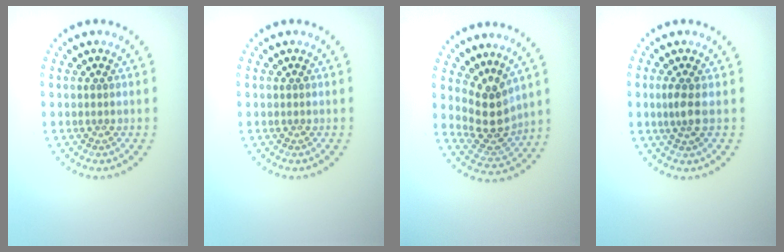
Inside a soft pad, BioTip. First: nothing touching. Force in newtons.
{"total": 0.0}
{"total": 3.5, "press": 2.8, "slide": 2.1}
{"total": 1.5, "press": 1.2, "slide": 0.9}